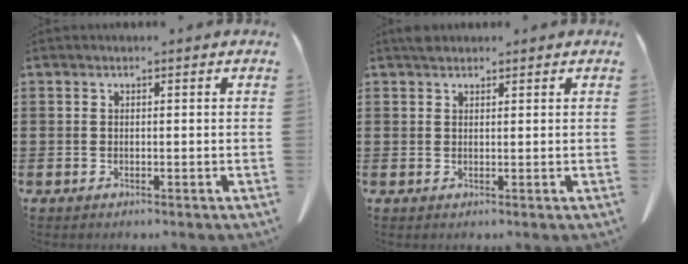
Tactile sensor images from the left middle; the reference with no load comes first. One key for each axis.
{"total": 1.4, "fx": 1.2, "fy": 0.6, "fz": 0.3, "tx": -0.010, "ty": 0.002, "tz": 0.025}